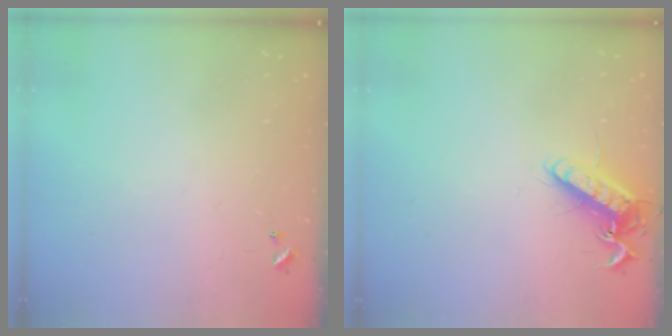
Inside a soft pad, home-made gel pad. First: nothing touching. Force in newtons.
{"total": 13.3, "press": 13.2, "slide": 1.1}